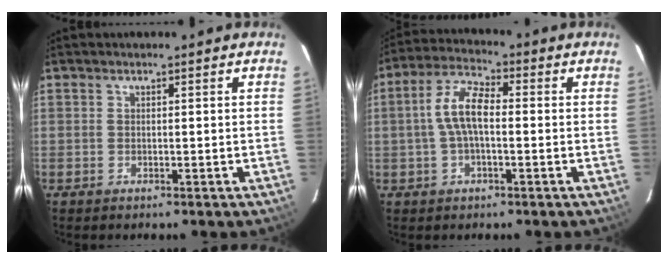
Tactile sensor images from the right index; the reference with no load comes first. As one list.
[{"total": 7.6, "force": [-0.4, 3.2, 6.9], "torque": [-0.143, 0.019, -0.011]}]